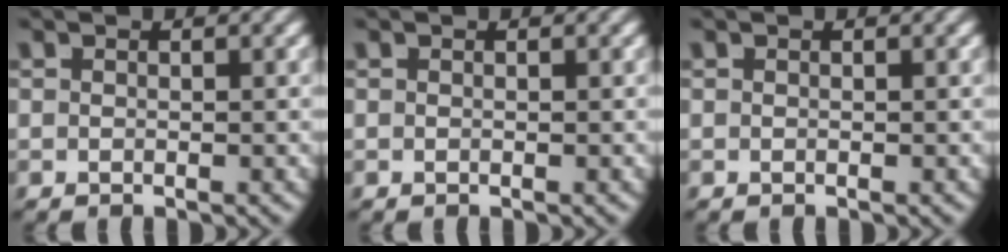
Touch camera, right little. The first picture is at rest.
{"total": 0.0}
{"total": 0.0}